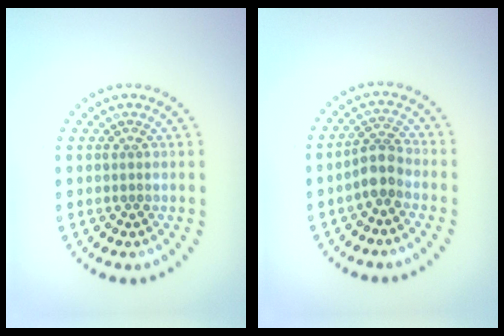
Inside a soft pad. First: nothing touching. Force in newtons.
{"total": 2.7, "press": 2.2, "slide": 1.5}